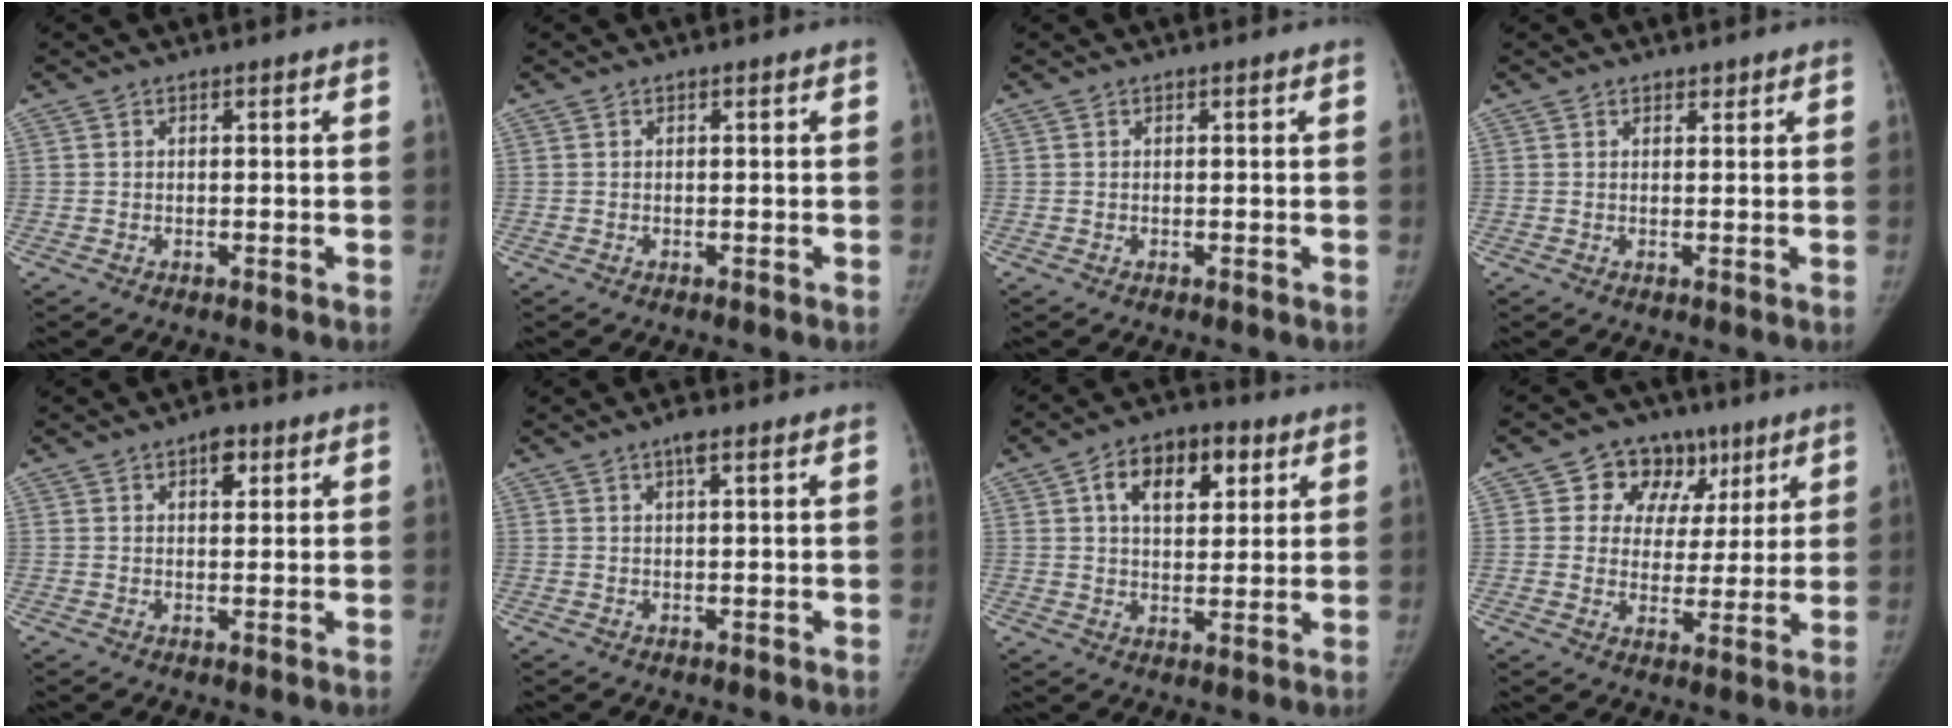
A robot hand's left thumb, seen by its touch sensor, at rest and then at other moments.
{"total": 0.0}
{"total": 0.0}
{"total": 1.0, "force": [0.8, 0.4, 0.3], "torque": [0.000, -0.006, 0.010]}
{"total": 3.5, "force": [1.8, 1.7, 2.4], "torque": [-0.023, -0.005, 0.023]}
{"total": 2.2, "force": [1.1, 0.1, 1.9], "torque": [-0.038, 0.001, 0.017]}
{"total": 11.2, "force": [4.4, 6.4, 8.0], "torque": [-0.097, -0.001, 0.064]}
{"total": 11.2, "force": [5.4, 9.1, 3.8], "torque": [-0.008, -0.007, 0.080]}